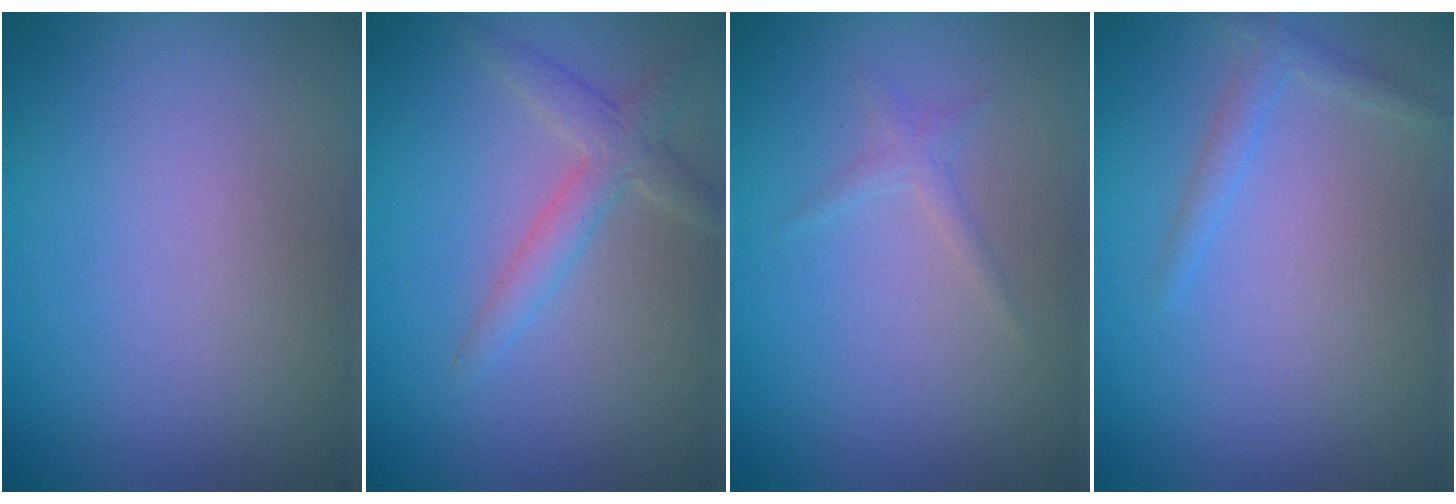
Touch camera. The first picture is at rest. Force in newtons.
{"total": 2.5, "press": 2.5, "slide": 0.1}
{"total": 0.9, "press": 0.9, "slide": 0.1}
{"total": 1.3, "press": 1.3, "slide": 0.1}